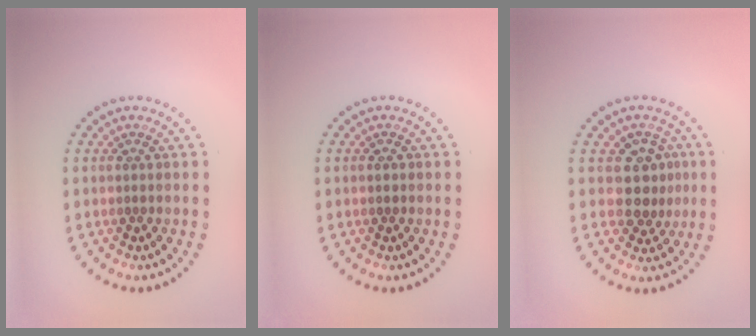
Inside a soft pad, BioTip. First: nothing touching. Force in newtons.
{"total": 0.7, "press": 0.7, "slide": 0.1}
{"total": 3.0, "press": 2.7, "slide": 1.2}